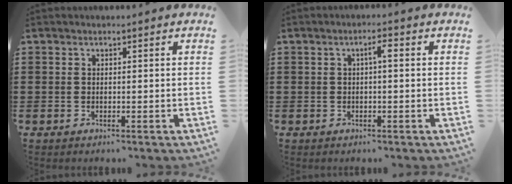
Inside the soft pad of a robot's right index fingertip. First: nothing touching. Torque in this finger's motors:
{"motor_torque": [0.55, -0.11, 0.06, 0.05]}